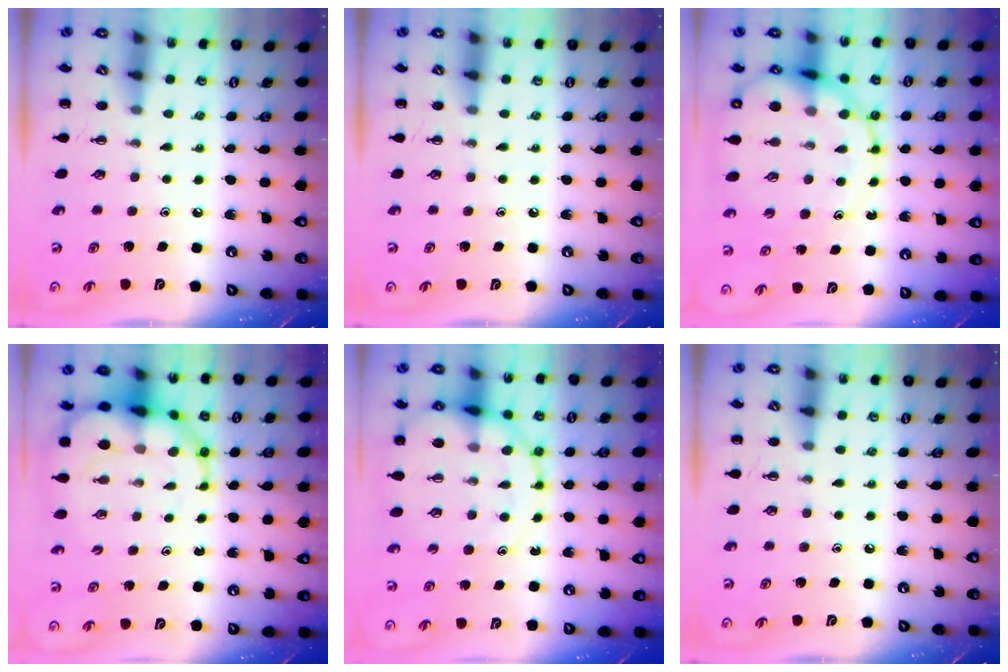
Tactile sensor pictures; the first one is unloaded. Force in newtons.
{"total": 0.0}
{"total": 16.0, "press": 15.6, "slide": 3.4}
{"total": 10.6, "press": 10.2, "slide": 3.0}
{"total": 14.0, "press": 13.6, "slide": 3.5}
{"total": 0.0}